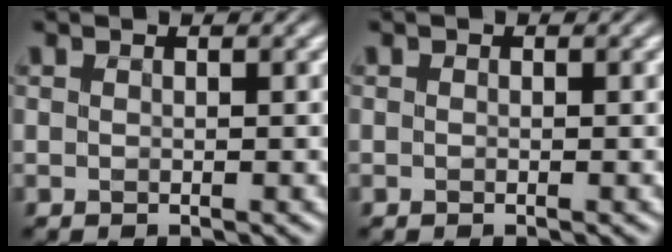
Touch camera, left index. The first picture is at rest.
{"total": 0.0}